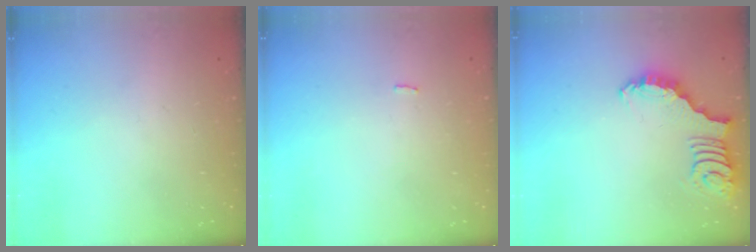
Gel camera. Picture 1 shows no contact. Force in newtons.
{"total": 0.5, "press": 0.4, "slide": 0.3}
{"total": 2.7, "press": 2.7, "slide": 0.5}